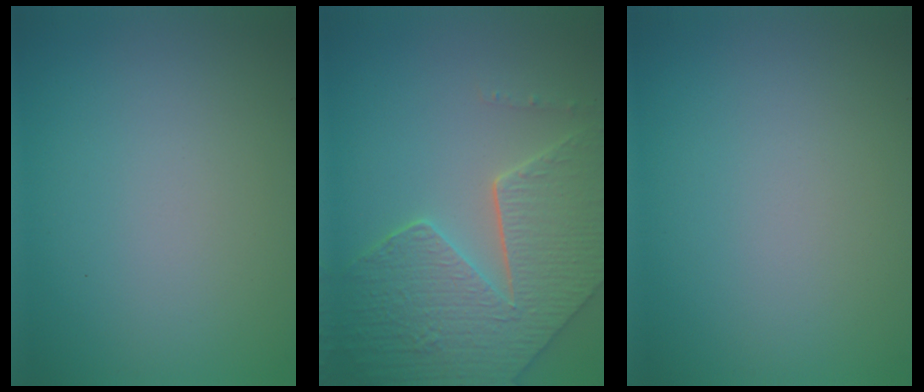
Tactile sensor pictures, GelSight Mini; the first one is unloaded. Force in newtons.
{"total": 8.4, "press": 6.1, "slide": 5.8}
{"total": 0.0}